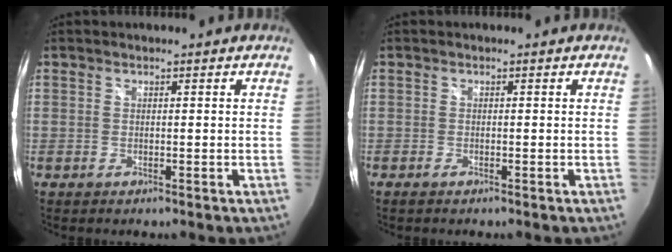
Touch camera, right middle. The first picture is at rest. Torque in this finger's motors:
{"motor_torque": [-0.47, 0.08, 0.00, 0.01]}